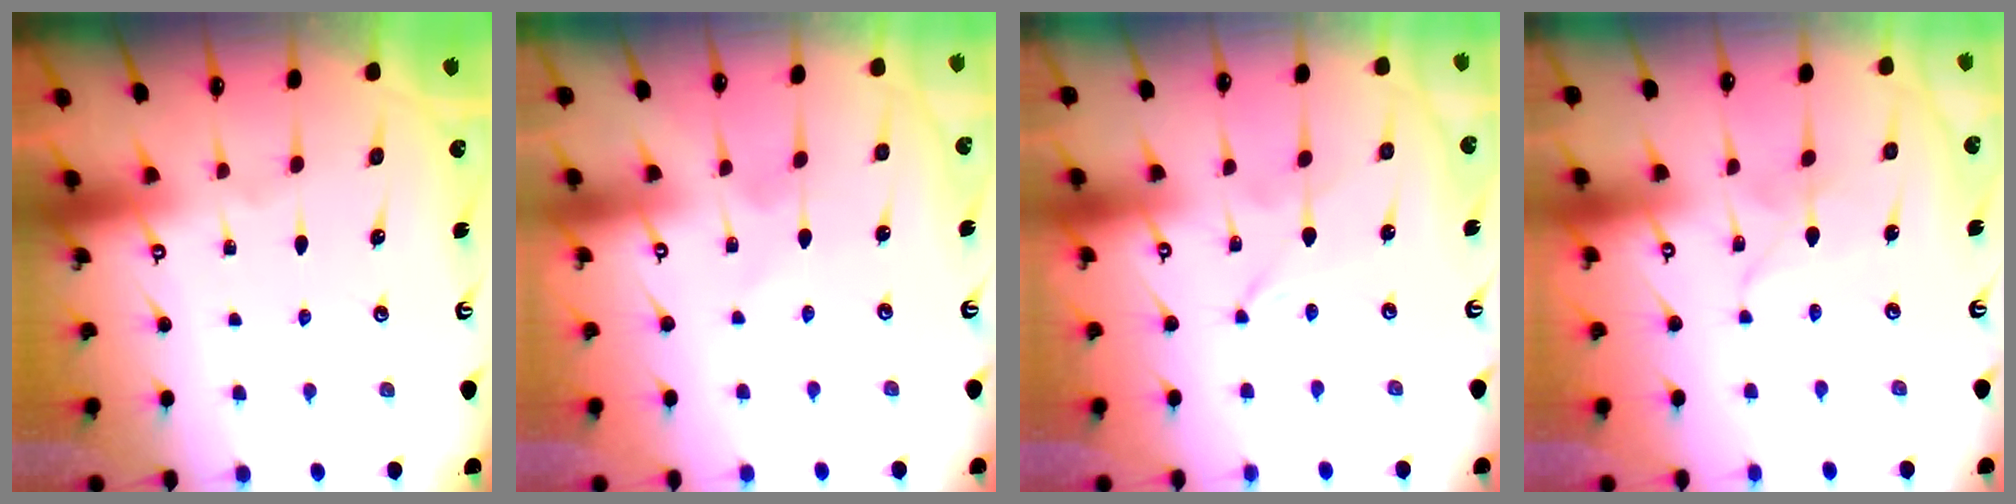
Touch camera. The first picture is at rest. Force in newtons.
{"total": 2.7, "press": 2.7, "slide": 0.2}
{"total": 0.0}
{"total": 2.5, "press": 2.5, "slide": 0.2}